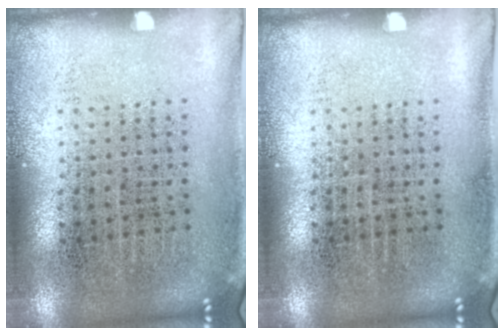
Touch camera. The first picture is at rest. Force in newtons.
{"total": 0.0}